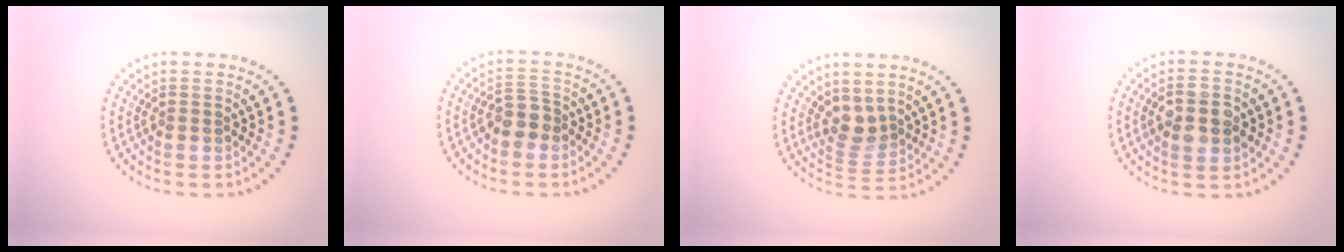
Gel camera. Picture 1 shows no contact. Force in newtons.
{"total": 2.1, "press": 1.9, "slide": 0.9}
{"total": 2.2, "press": 1.7, "slide": 1.4}
{"total": 4.0, "press": 4.0, "slide": 0.2}